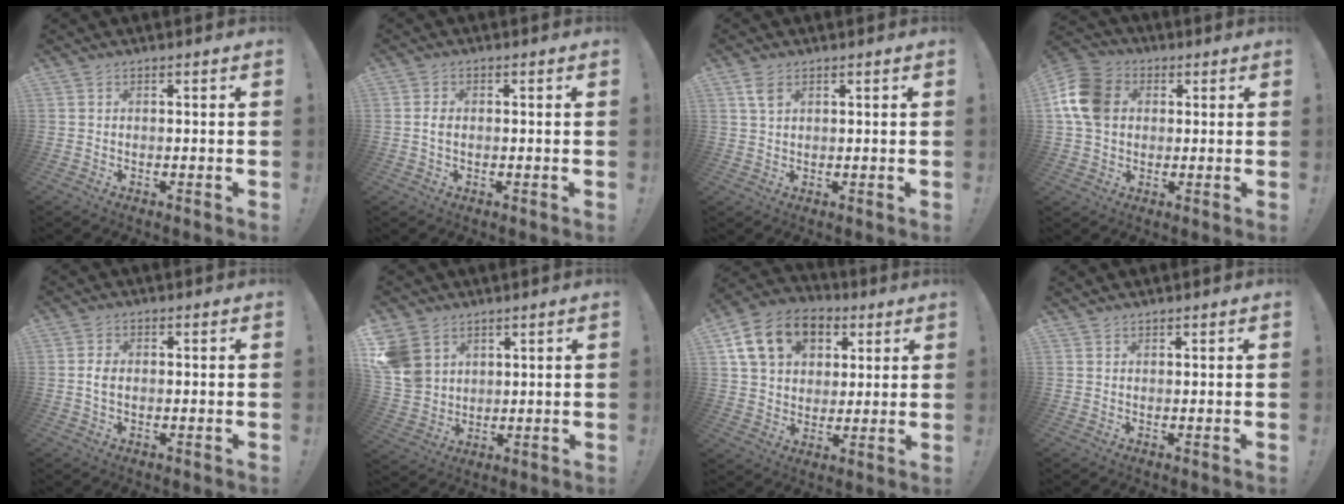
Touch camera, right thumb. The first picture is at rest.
{"total": 1.8, "force": [-0.2, 1.2, 1.4], "torque": [-0.029, 0.007, -0.002]}
{"total": 3.8, "force": [2.0, 2.0, 2.5], "torque": [-0.037, -0.007, 0.036]}
{"total": 13.4, "force": [2.4, 10.5, 7.9], "torque": [-0.144, 0.003, 0.049]}
{"total": 2.5, "force": [-0.2, 1.6, 1.9], "torque": [-0.037, 0.003, -0.007]}
{"total": 10.0, "force": [5.1, 7.8, 3.8], "torque": [-0.078, -0.027, 0.105]}
{"total": 16.4, "force": [7.0, 12.1, 8.6], "torque": [-0.129, -0.020, 0.136]}
{"total": 0.9, "force": [0.9, 0.4, 0.0], "torque": [0.006, -0.004, 0.016]}